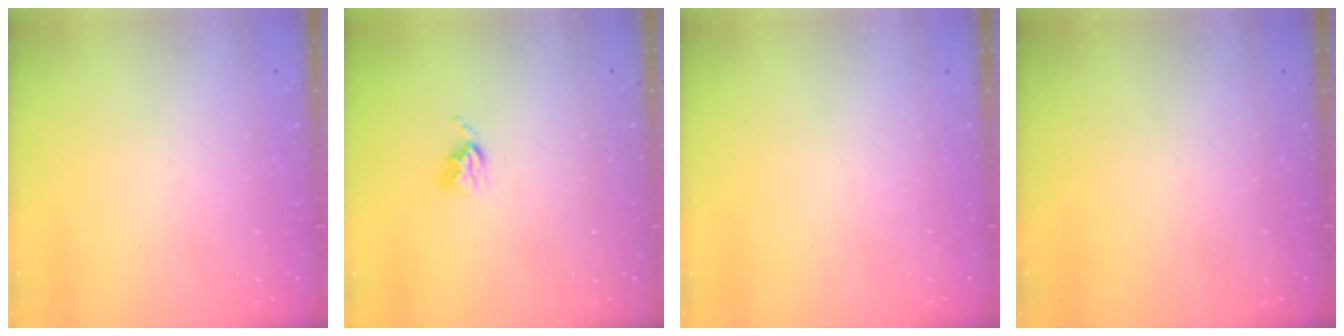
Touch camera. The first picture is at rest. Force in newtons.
{"total": 3.8, "press": 3.8, "slide": 0.5}
{"total": 0.0}
{"total": 0.0}